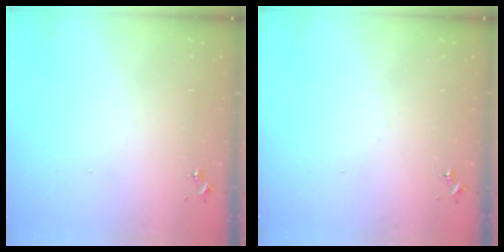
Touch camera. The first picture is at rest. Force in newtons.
{"total": 0.0}